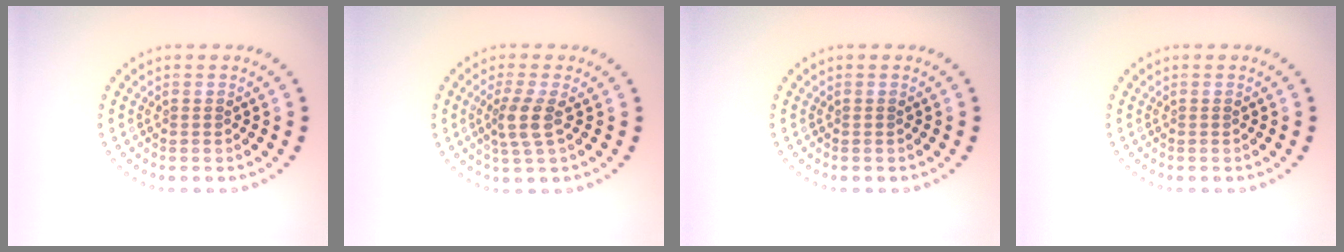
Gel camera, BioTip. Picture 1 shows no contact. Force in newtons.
{"total": 2.7, "press": 2.1, "slide": 1.7}
{"total": 0.0}
{"total": 0.0}